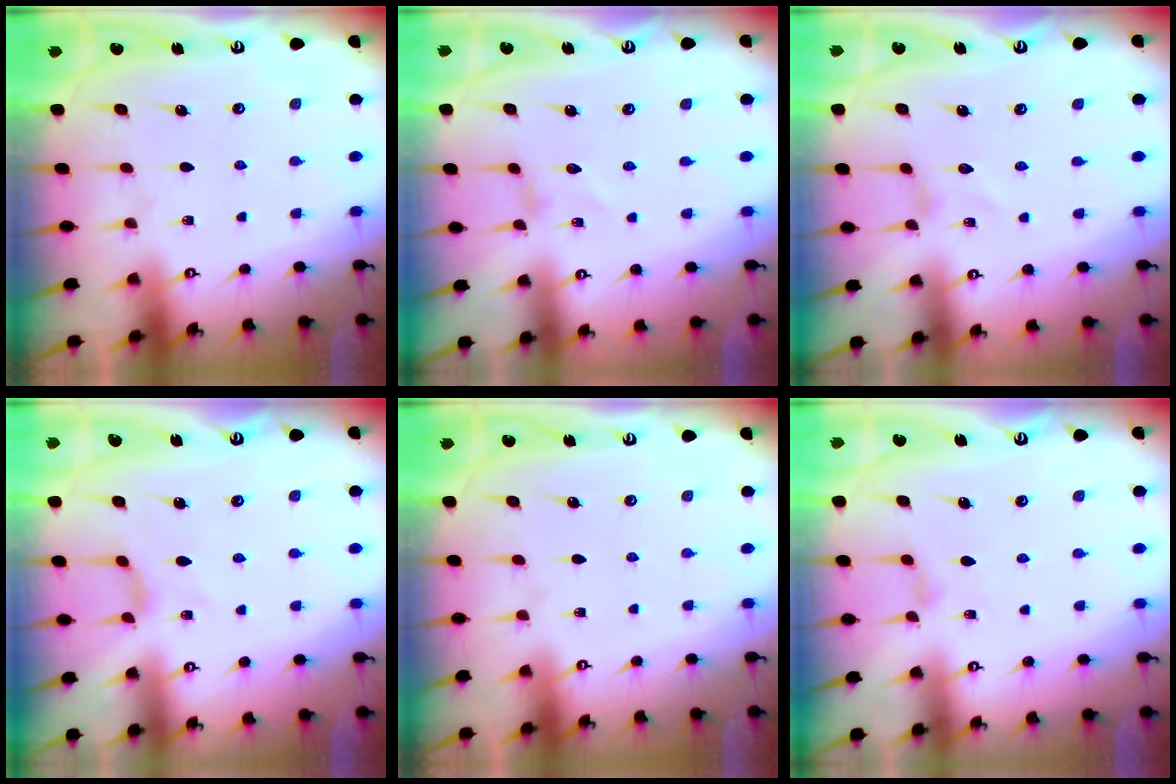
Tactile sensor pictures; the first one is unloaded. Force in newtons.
{"total": 0.0}
{"total": 0.0}
{"total": 2.6, "press": 2.6, "slide": 0.4}
{"total": 0.0}
{"total": 2.4, "press": 2.3, "slide": 0.5}